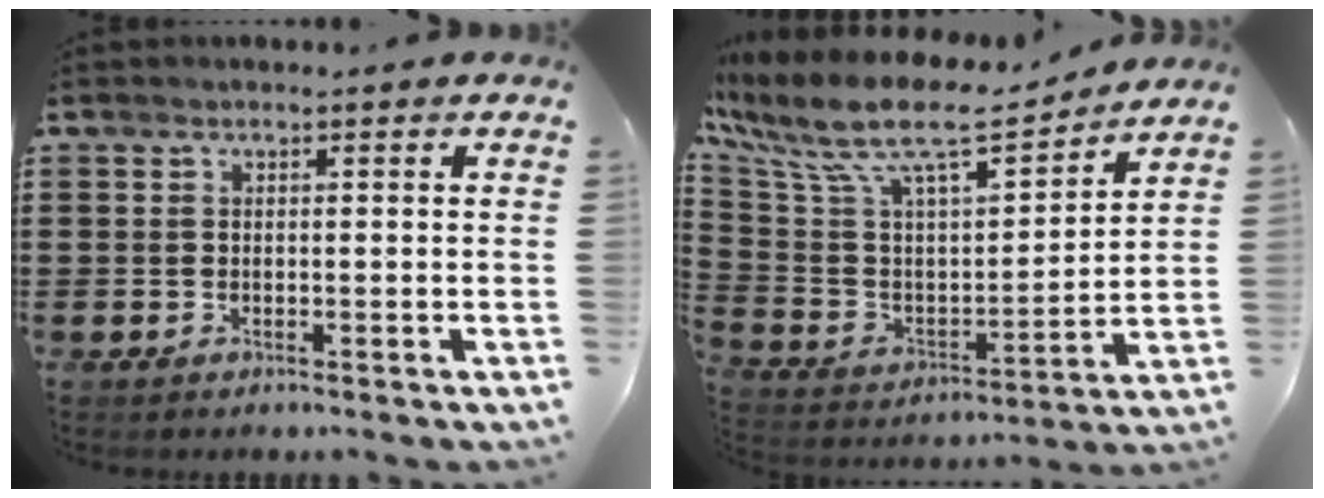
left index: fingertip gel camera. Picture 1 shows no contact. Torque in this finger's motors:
{"motor_torque": [2.14, 0.00, 1.05, 0.14]}